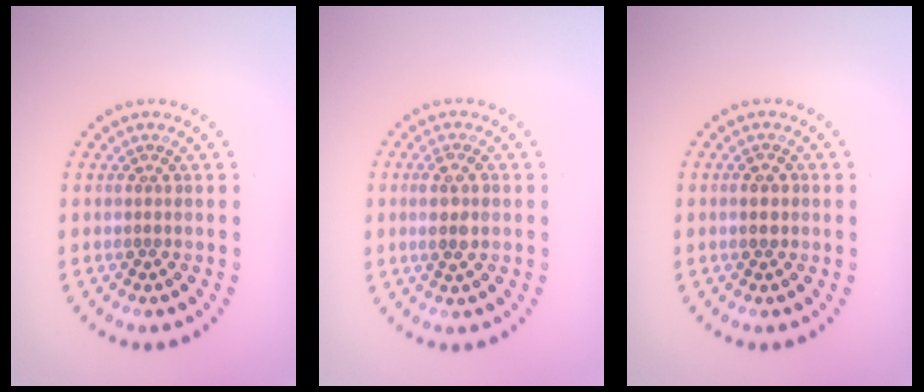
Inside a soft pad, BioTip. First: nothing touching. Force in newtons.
{"total": 2.3, "press": 2.1, "slide": 0.8}
{"total": 2.0, "press": 2.0, "slide": 0.2}